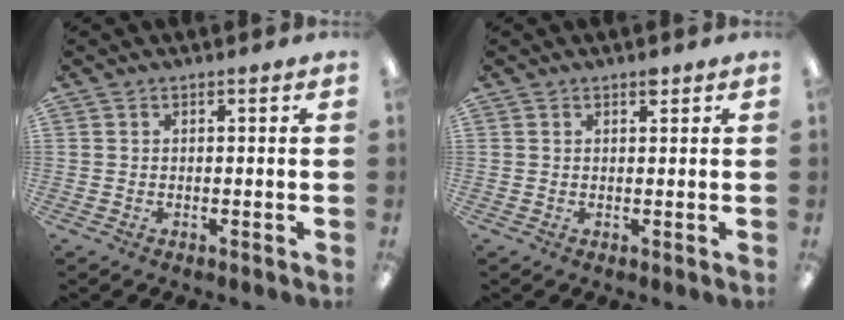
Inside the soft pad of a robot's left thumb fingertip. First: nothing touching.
{"total": 1.4, "force": [1.1, 0.5, 0.7], "torque": [0.000, -0.006, 0.016]}